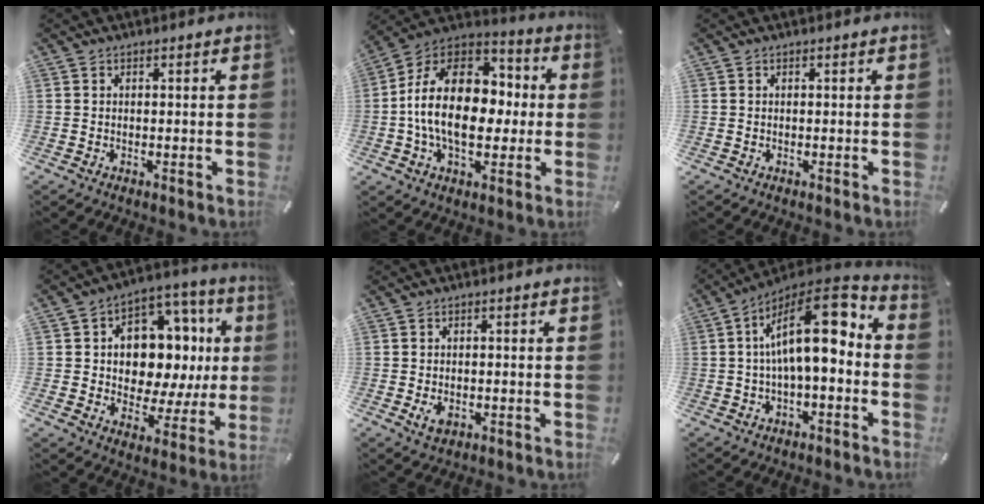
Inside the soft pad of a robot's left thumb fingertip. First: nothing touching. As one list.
[{"total": 21.3, "force": [-1.7, 14.6, 15.4], "torque": [-0.279, 0.018, -0.025]}, {"total": 0.0}, {"total": 14.2, "force": [3.8, 10.6, 8.6], "torque": [-0.117, -0.040, 0.071]}, {"total": 2.9, "force": [-0.8, 1.8, 2.1], "torque": [-0.051, -0.002, -0.017]}, {"total": 18.1, "force": [2.3, 7.9, 16.1], "torque": [-0.263, -0.010, 0.035]}]